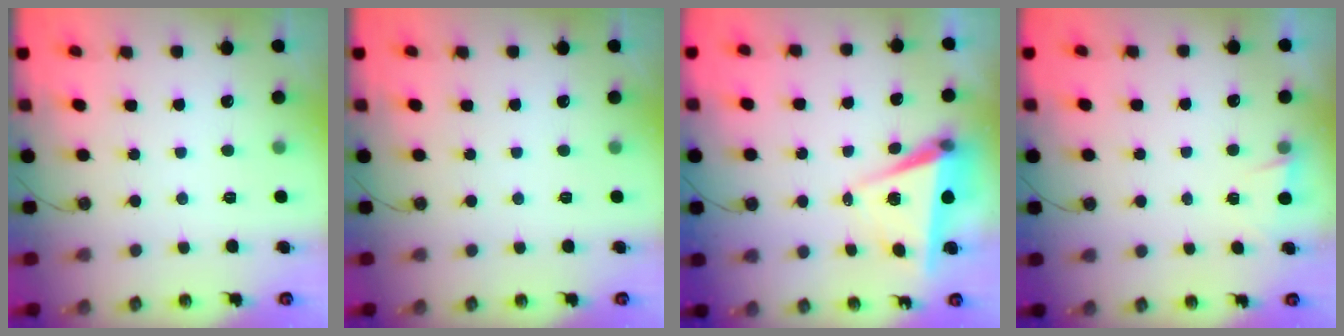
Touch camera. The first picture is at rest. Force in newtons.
{"total": 0.0}
{"total": 6.3, "press": 4.6, "slide": 4.3}
{"total": 1.5, "press": 0.9, "slide": 1.2}